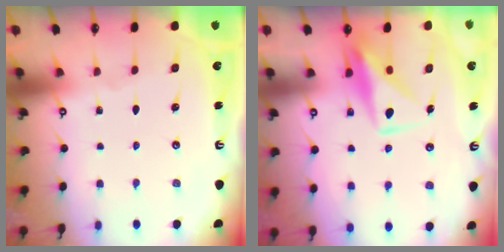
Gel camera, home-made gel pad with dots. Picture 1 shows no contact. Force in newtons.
{"total": 9.1, "press": 9.1, "slide": 0.6}